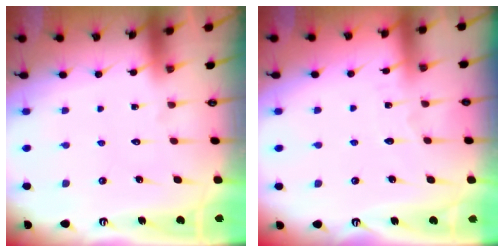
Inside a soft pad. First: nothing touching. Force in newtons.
{"total": 3.1, "press": 3.1, "slide": 0.3}